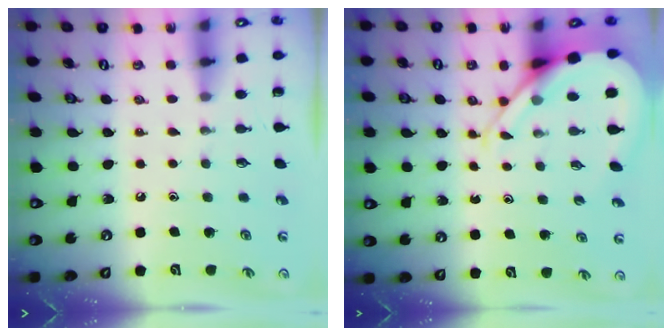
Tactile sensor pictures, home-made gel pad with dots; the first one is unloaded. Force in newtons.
{"total": 10.0, "press": 10.0, "slide": 0.7}